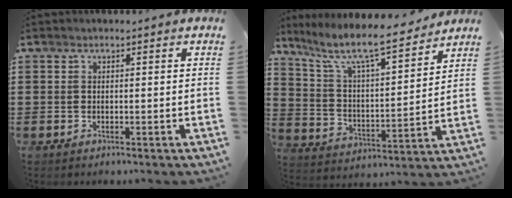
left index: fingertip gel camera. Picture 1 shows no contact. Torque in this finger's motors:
{"motor_torque": [1.12, -1.02, 0.65, 0.21]}